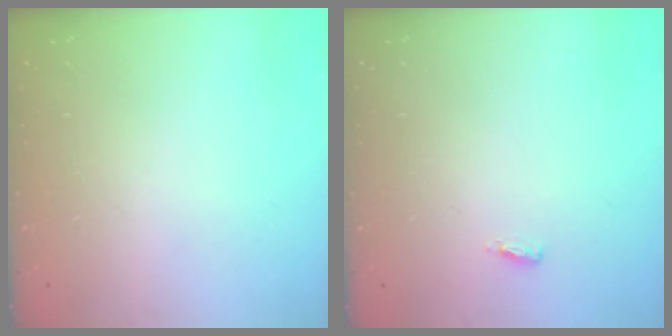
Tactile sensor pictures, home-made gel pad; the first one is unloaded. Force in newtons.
{"total": 3.7, "press": 3.6, "slide": 1.0}